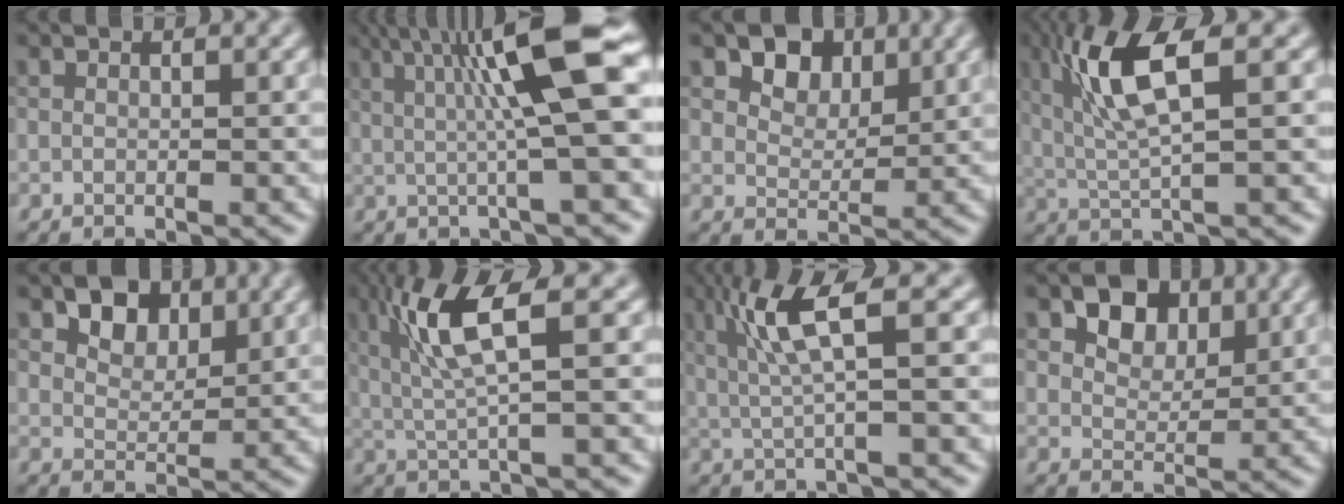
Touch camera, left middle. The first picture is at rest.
{"total": 9.5, "force": [1.9, 1.2, 9.2], "torque": [-0.142, 0.010, 0.035]}
{"total": 3.4, "force": [1.8, 2.5, 1.6], "torque": [-0.032, -0.007, 0.033]}
{"total": 6.3, "force": [1.7, 1.3, 5.9], "torque": [-0.129, 0.009, 0.043]}
{"total": 3.2, "force": [1.5, 2.3, 1.6], "torque": [-0.032, -0.001, 0.026]}
{"total": 5.6, "force": [1.3, 0.7, 5.4], "torque": [-0.119, 0.006, 0.034]}
{"total": 4.9, "force": [1.0, 0.4, 4.8], "torque": [-0.104, 0.008, 0.028]}
{"total": 4.1, "force": [1.8, 2.9, 2.2], "torque": [-0.037, -0.004, 0.028]}